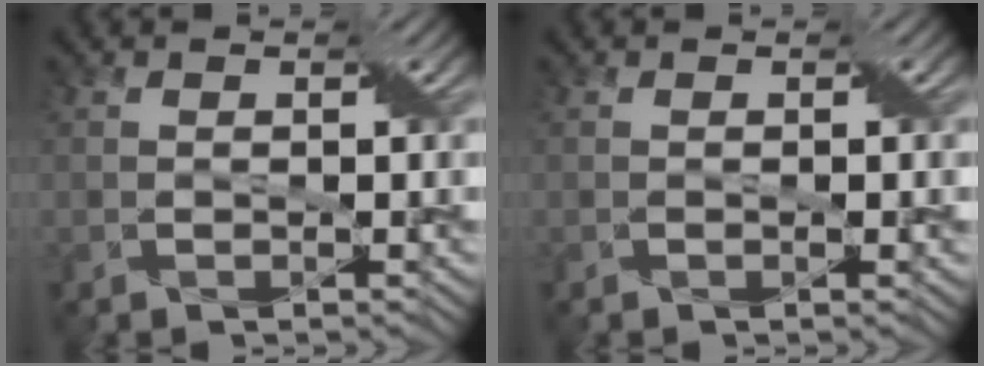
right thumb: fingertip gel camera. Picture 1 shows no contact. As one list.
[{"total": 0.8, "force": [-0.1, 0.1, 0.8], "torque": [-0.013, -0.001, -0.002]}]